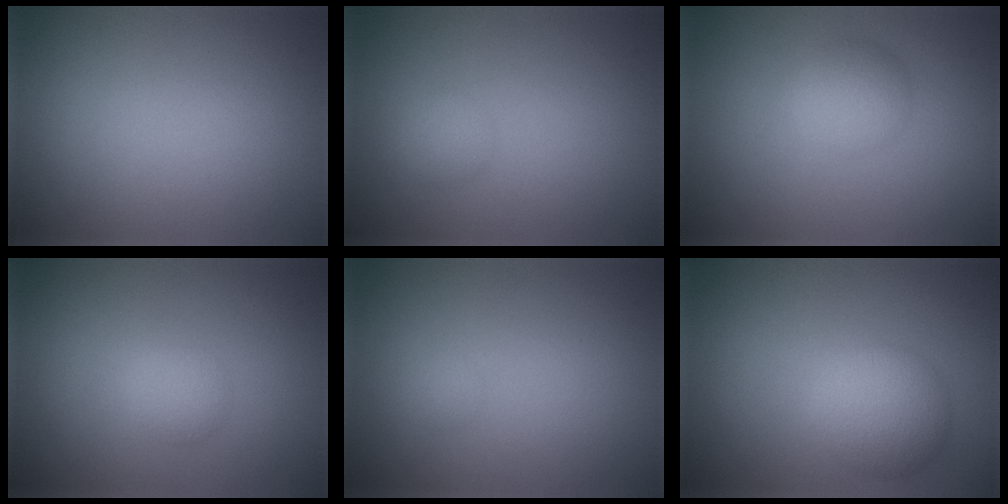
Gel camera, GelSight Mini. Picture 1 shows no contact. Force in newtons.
{"total": 1.5, "press": 1.5, "slide": 0.0}
{"total": 2.6, "press": 2.6, "slide": 0.1}
{"total": 1.7, "press": 1.7, "slide": 0.1}
{"total": 0.7, "press": 0.7, "slide": 0.0}
{"total": 4.5, "press": 4.5, "slide": 0.2}